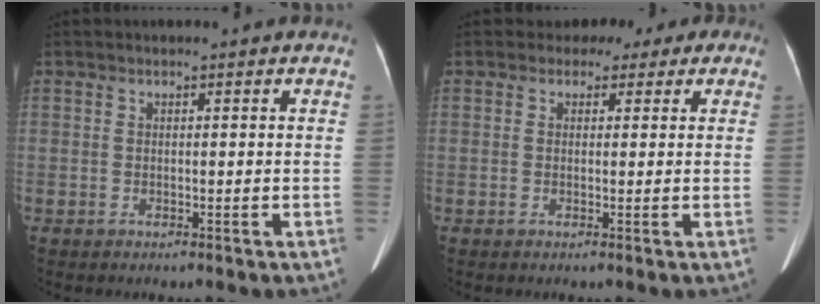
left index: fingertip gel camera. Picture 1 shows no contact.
{"total": 3.5, "force": [1.9, 2.9, 0.5], "torque": [-0.002, 0.013, 0.010]}